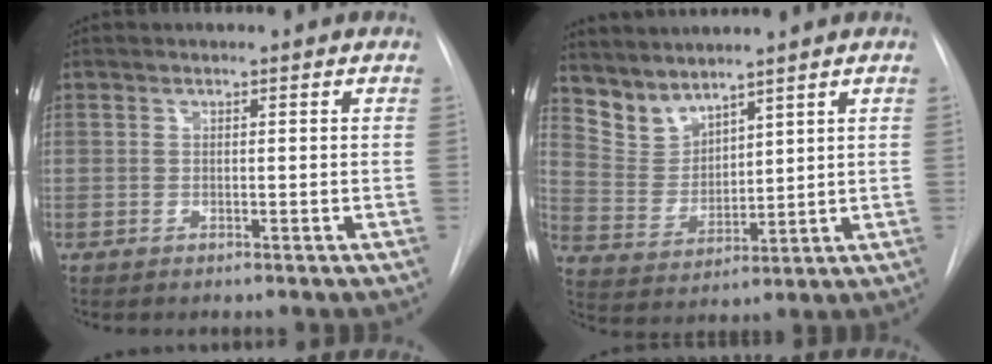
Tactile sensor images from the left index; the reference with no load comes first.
{"total": 6.2, "force": [5.9, 1.6, 0.6], "torque": [-0.030, 0.007, 0.138]}